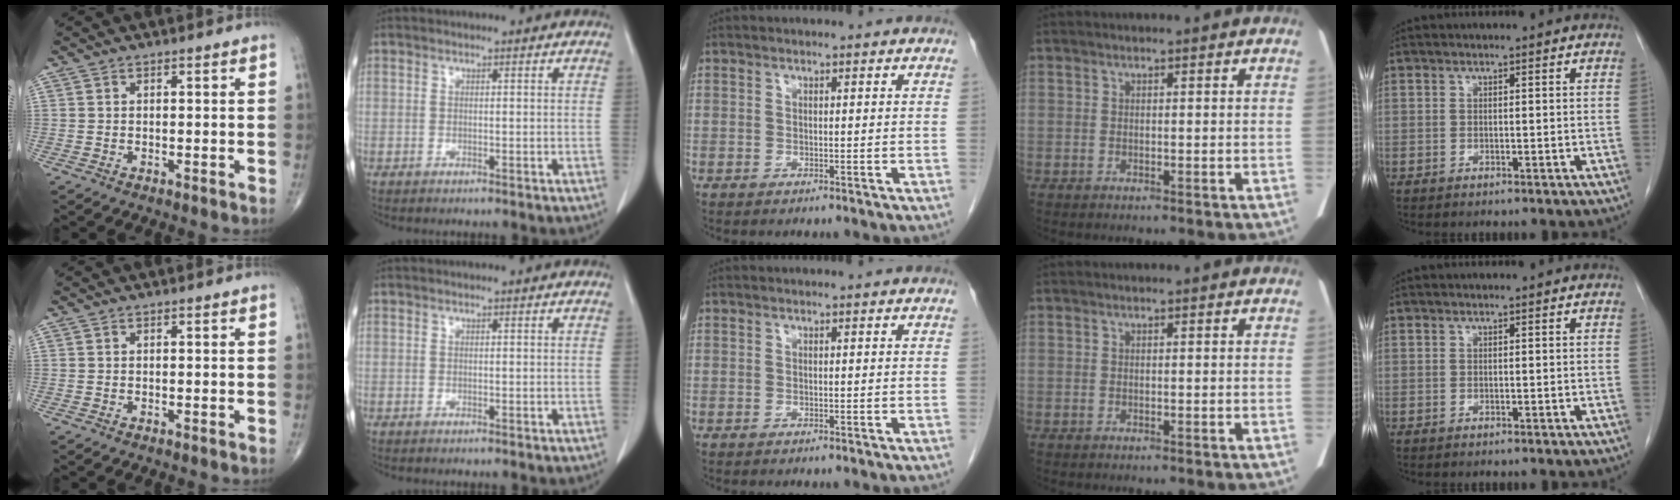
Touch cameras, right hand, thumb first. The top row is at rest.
{}